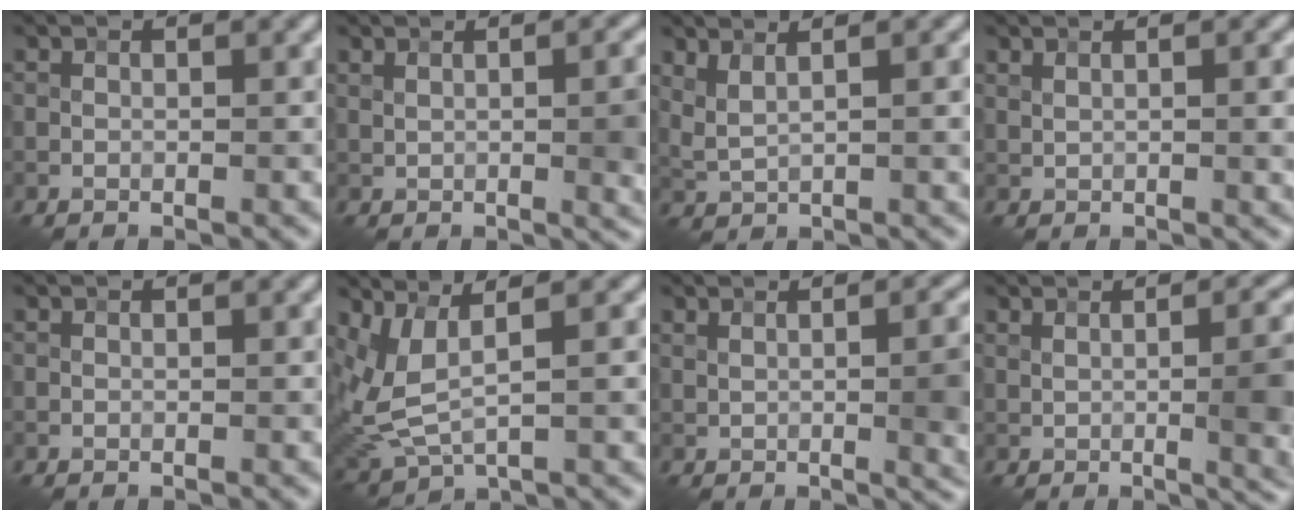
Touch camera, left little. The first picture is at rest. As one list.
[{"total": 6.3, "force": [0.9, 2.3, 5.7], "torque": [-0.043, 0.017, 0.016]}, {"total": 3.6, "force": [1.7, 1.2, 2.9], "torque": [-0.054, 0.006, 0.032]}, {"total": 4.0, "force": [1.4, 1.6, 3.4], "torque": [-0.034, 0.014, 0.015]}, {"total": 0.0}, {"total": 4.6, "force": [1.7, 1.7, 3.9], "torque": [-0.105, -0.009, 0.045]}, {"total": 8.4, "force": [1.0, 3.5, 7.6], "torque": [-0.049, 0.032, 0.011]}, {"total": 11.0, "force": [1.0, 4.6, 9.9], "torque": [-0.074, 0.032, 0.015]}]